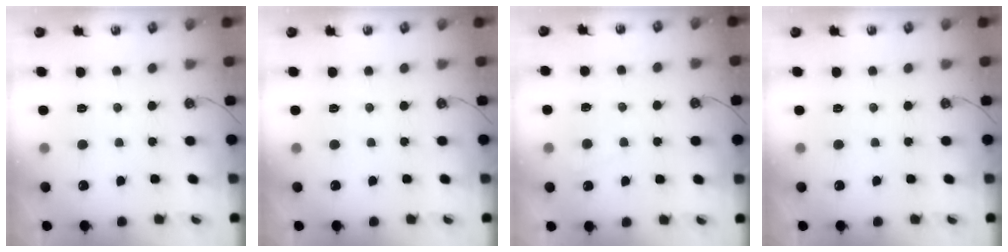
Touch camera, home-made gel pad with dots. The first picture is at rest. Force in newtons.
{"total": 0.0}
{"total": 0.6, "press": 0.3, "slide": 0.6}
{"total": 0.0}